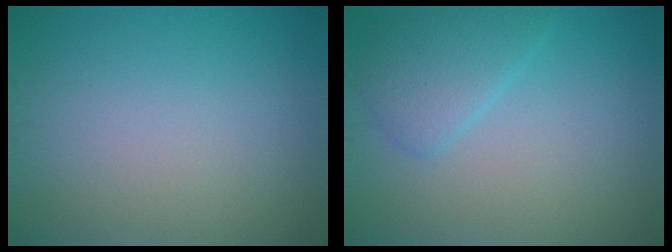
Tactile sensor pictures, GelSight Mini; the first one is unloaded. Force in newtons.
{"total": 2.9, "press": 2.9, "slide": 0.1}